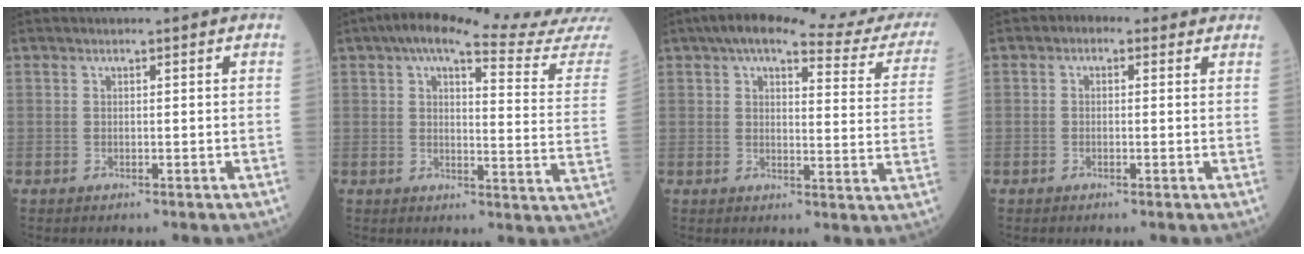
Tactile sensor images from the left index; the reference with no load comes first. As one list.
[{"total": 20.3, "force": [18.3, -0.4, 8.9], "torque": [-0.122, -0.065, 0.211]}, {"total": 22.0, "force": [19.1, 3.0, 10.5], "torque": [-0.130, -0.017, 0.212]}, {"total": 2.6, "force": [1.2, 1.8, 1.5], "torque": [-0.024, 0.024, 0.011]}]